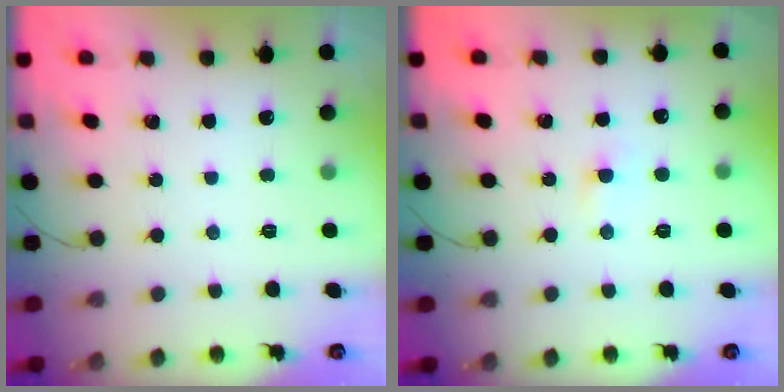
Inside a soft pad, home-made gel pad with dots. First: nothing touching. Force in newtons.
{"total": 1.9, "press": 1.7, "slide": 0.9}